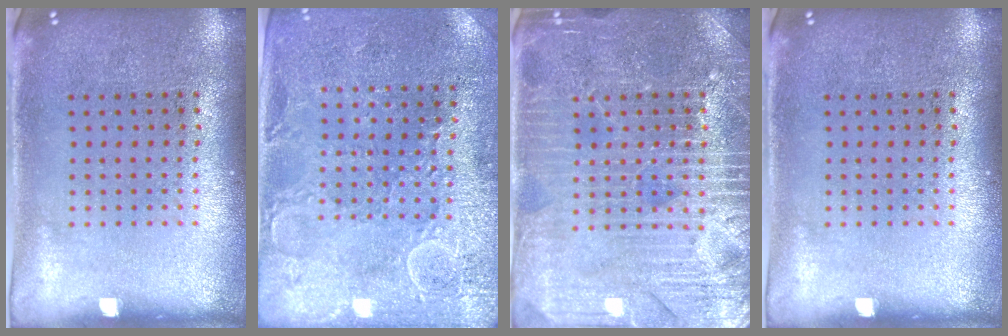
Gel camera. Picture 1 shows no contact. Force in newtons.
{"total": 2.7, "press": 2.7, "slide": 0.6}
{"total": 4.0, "press": 4.0, "slide": 0.7}
{"total": 0.0}